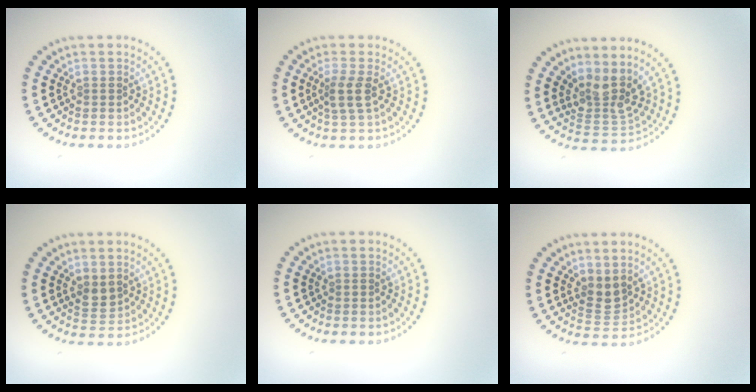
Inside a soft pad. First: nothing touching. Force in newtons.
{"total": 2.2, "press": 1.7, "slide": 1.3}
{"total": 3.6, "press": 2.7, "slide": 2.4}
{"total": 1.6, "press": 1.5, "slide": 0.5}
{"total": 0.0}
{"total": 2.1, "press": 1.7, "slide": 1.2}